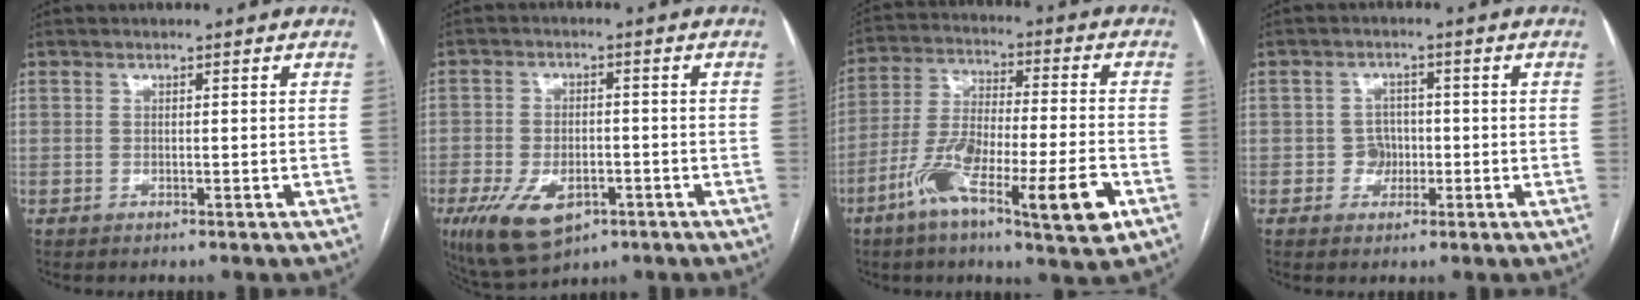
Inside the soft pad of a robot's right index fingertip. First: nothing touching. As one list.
[{"total": 10.6, "force": [-5.1, 5.5, 7.4], "torque": [-0.141, -0.004, -0.074]}, {"total": 15.7, "force": [-7.4, 2.2, 13.6], "torque": [-0.250, -0.006, -0.125]}, {"total": 3.1, "force": [-0.6, 2.9, 0.9], "torque": [-0.004, 0.012, -0.007]}]